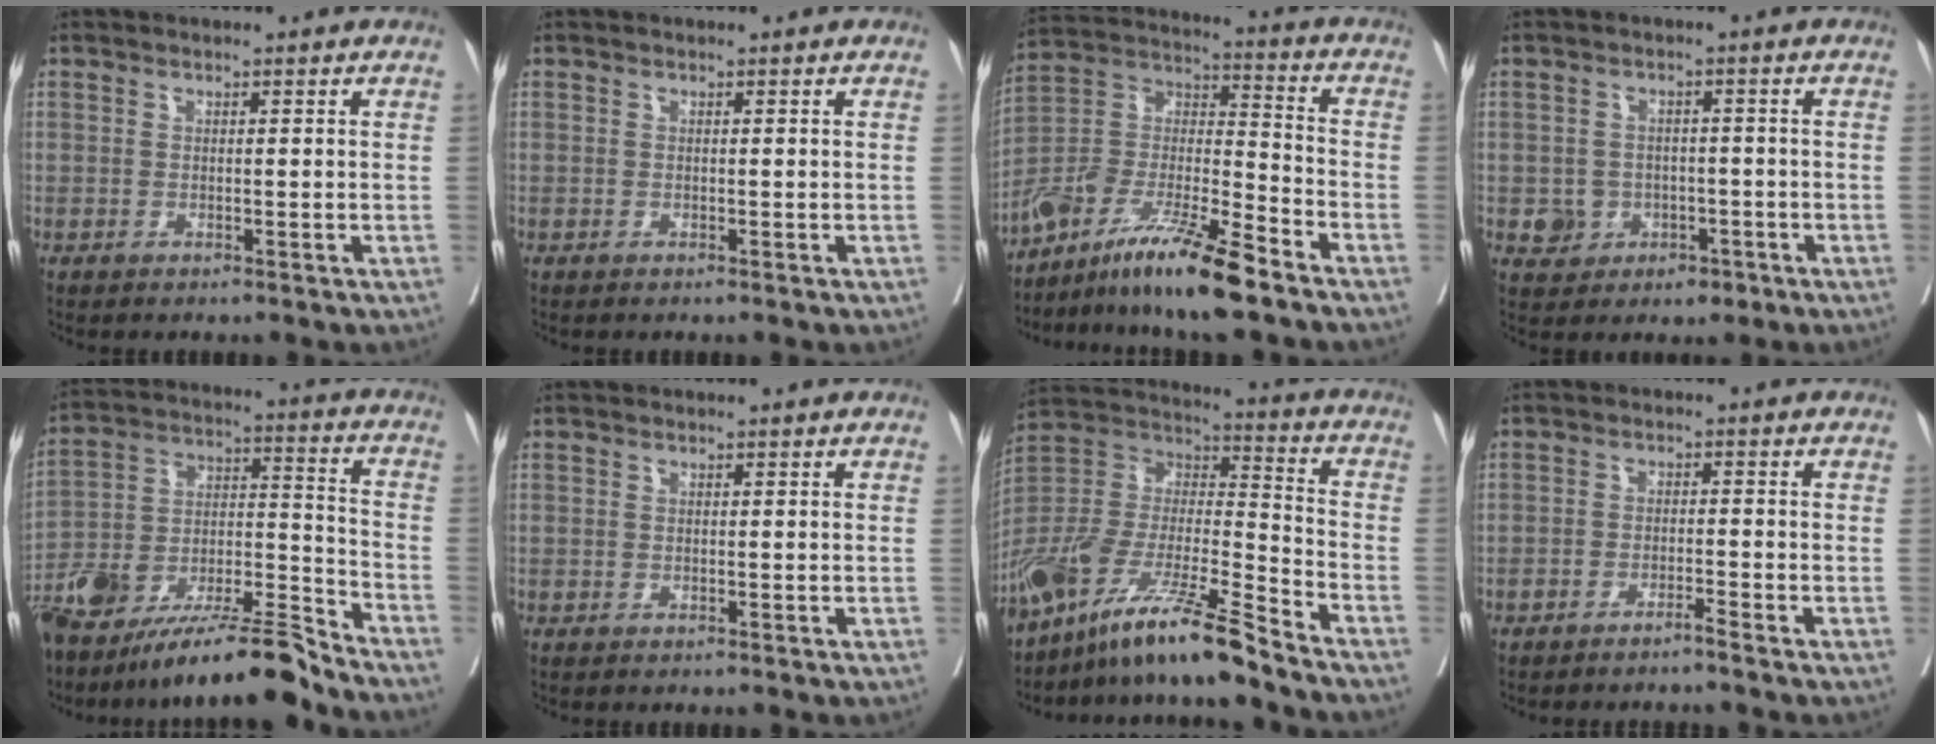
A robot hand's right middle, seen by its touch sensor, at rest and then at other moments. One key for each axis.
{"total": 0.0}
{"total": 14.9, "fx": -11.0, "fy": 1.2, "fz": 9.9, "tx": -0.193, "ty": 0.000, "tz": -0.200}
{"total": 4.4, "fx": -1.6, "fy": 4.0, "fz": 1.2, "tx": -0.006, "ty": 0.012, "tz": -0.011}
{"total": 19.4, "fx": -16.3, "fy": 1.1, "fz": 10.4, "tx": -0.191, "ty": 0.002, "tz": -0.298}
{"total": 0.0}
{"total": 18.5, "fx": -14.3, "fy": 1.1, "fz": 11.7, "tx": -0.252, "ty": -0.017, "tz": -0.271}
{"total": 2.0, "fx": -1.8, "fy": -0.4, "fz": 0.9, "tx": -0.016, "ty": 0.002, "tz": -0.035}